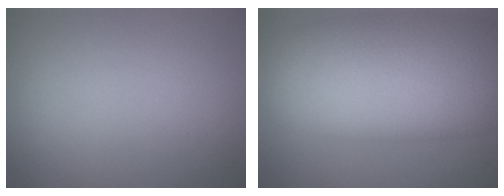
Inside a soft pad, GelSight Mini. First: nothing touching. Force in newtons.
{"total": 13.6, "press": 13.6, "slide": 0.4}